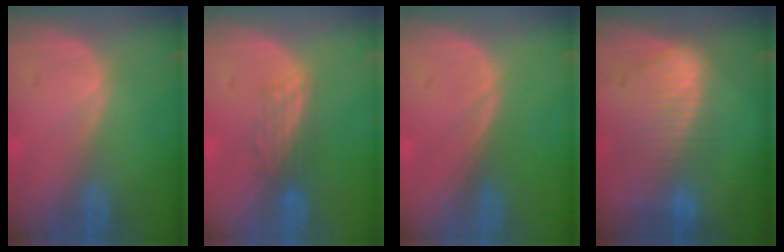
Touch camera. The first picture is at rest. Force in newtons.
{"total": 2.7, "press": 2.7, "slide": 0.4}
{"total": 0.0}
{"total": 9.3, "press": 8.1, "slide": 4.4}